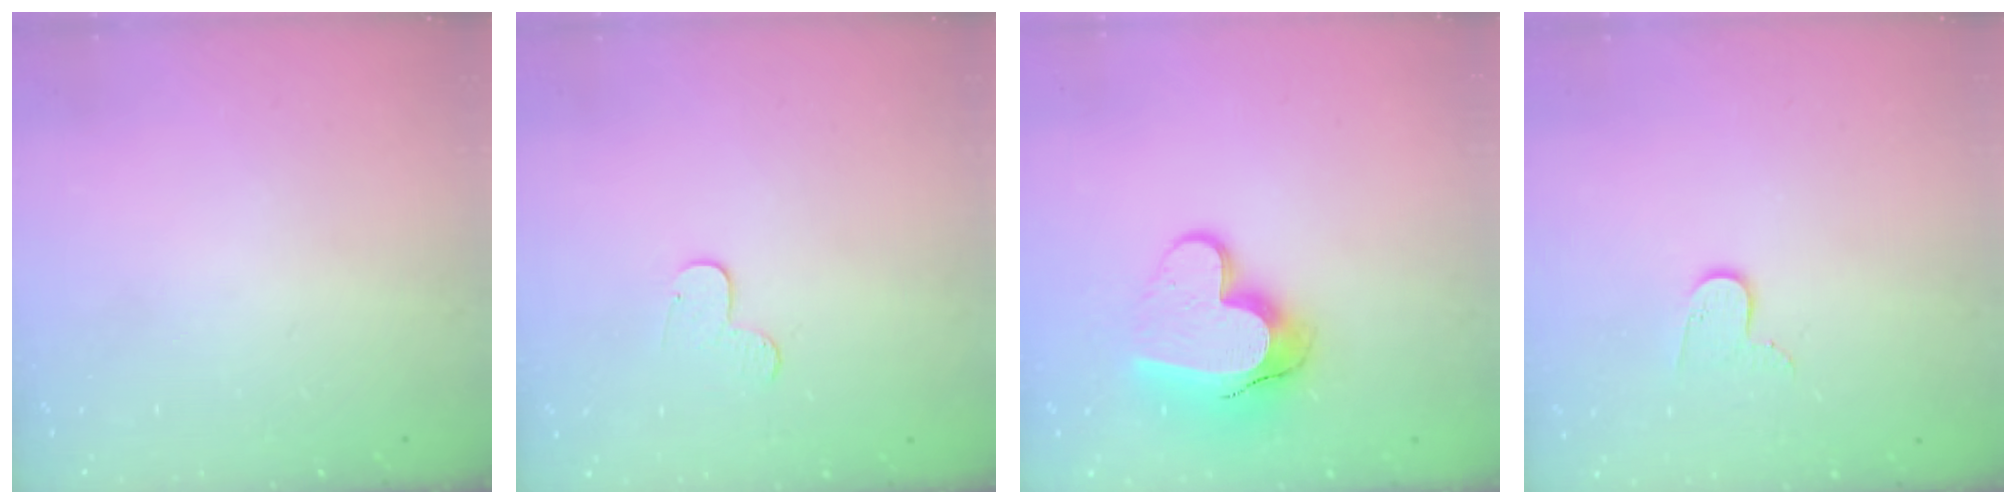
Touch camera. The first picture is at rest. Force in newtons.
{"total": 3.7, "press": 3.7, "slide": 0.4}
{"total": 14.1, "press": 14.1, "slide": 1.1}
{"total": 6.4, "press": 6.3, "slide": 0.6}